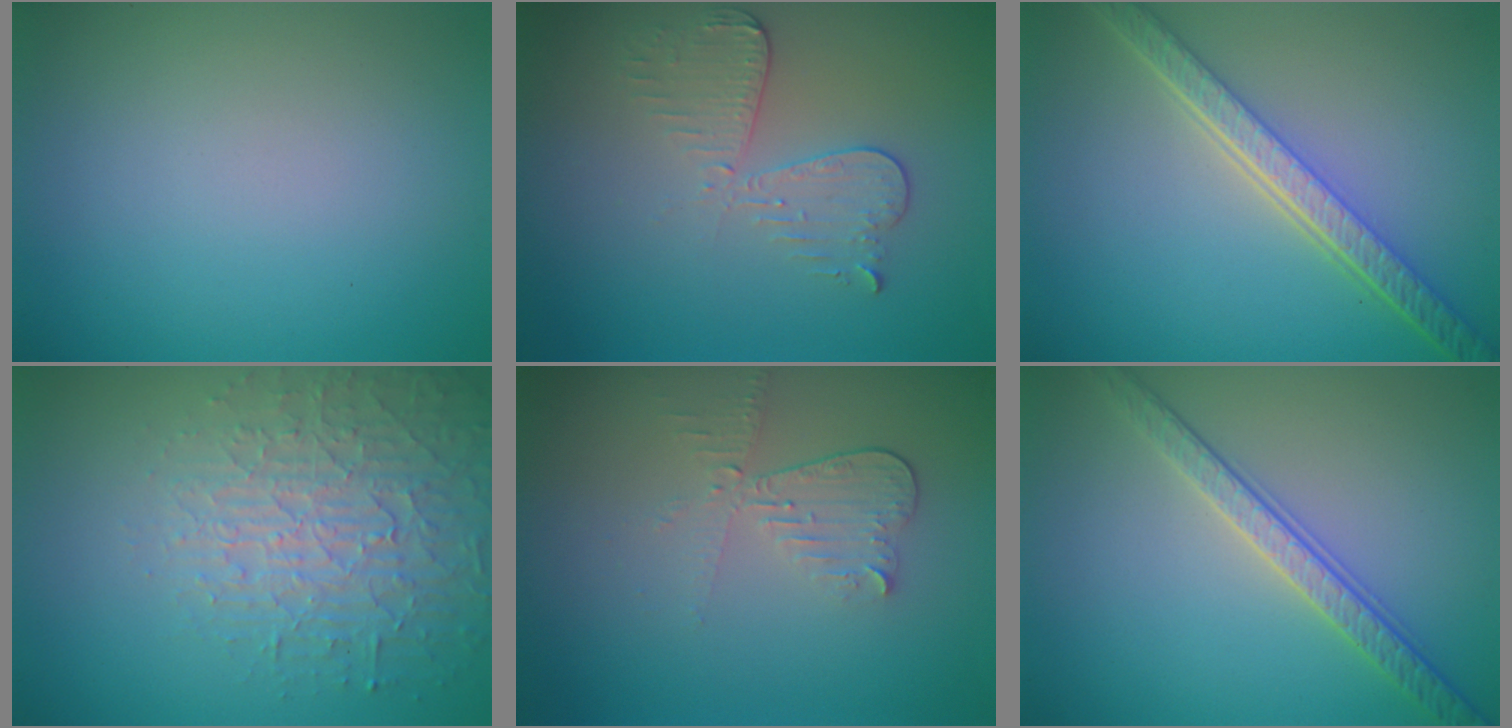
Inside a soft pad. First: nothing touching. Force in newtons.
{"total": 3.1, "press": 2.8, "slide": 1.4}
{"total": 5.7, "press": 4.3, "slide": 3.7}
{"total": 4.2, "press": 4.1, "slide": 0.9}
{"total": 3.0, "press": 2.6, "slide": 1.5}
{"total": 3.6, "press": 3.3, "slide": 1.4}